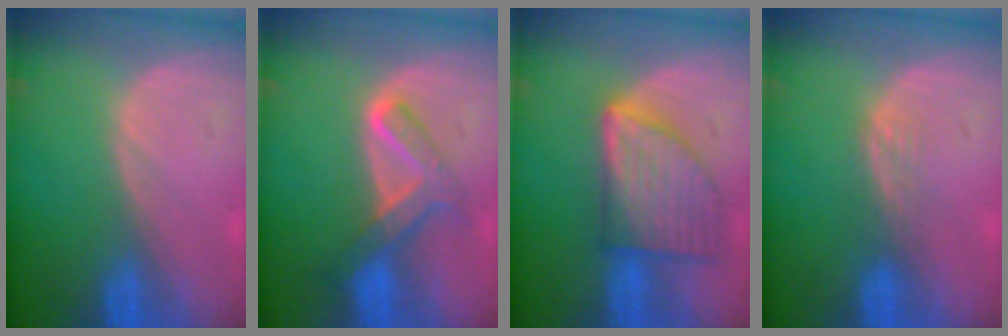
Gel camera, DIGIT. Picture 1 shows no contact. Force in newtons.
{"total": 5.9, "press": 5.7, "slide": 1.6}
{"total": 8.8, "press": 8.8, "slide": 0.6}
{"total": 1.9, "press": 1.9, "slide": 0.3}